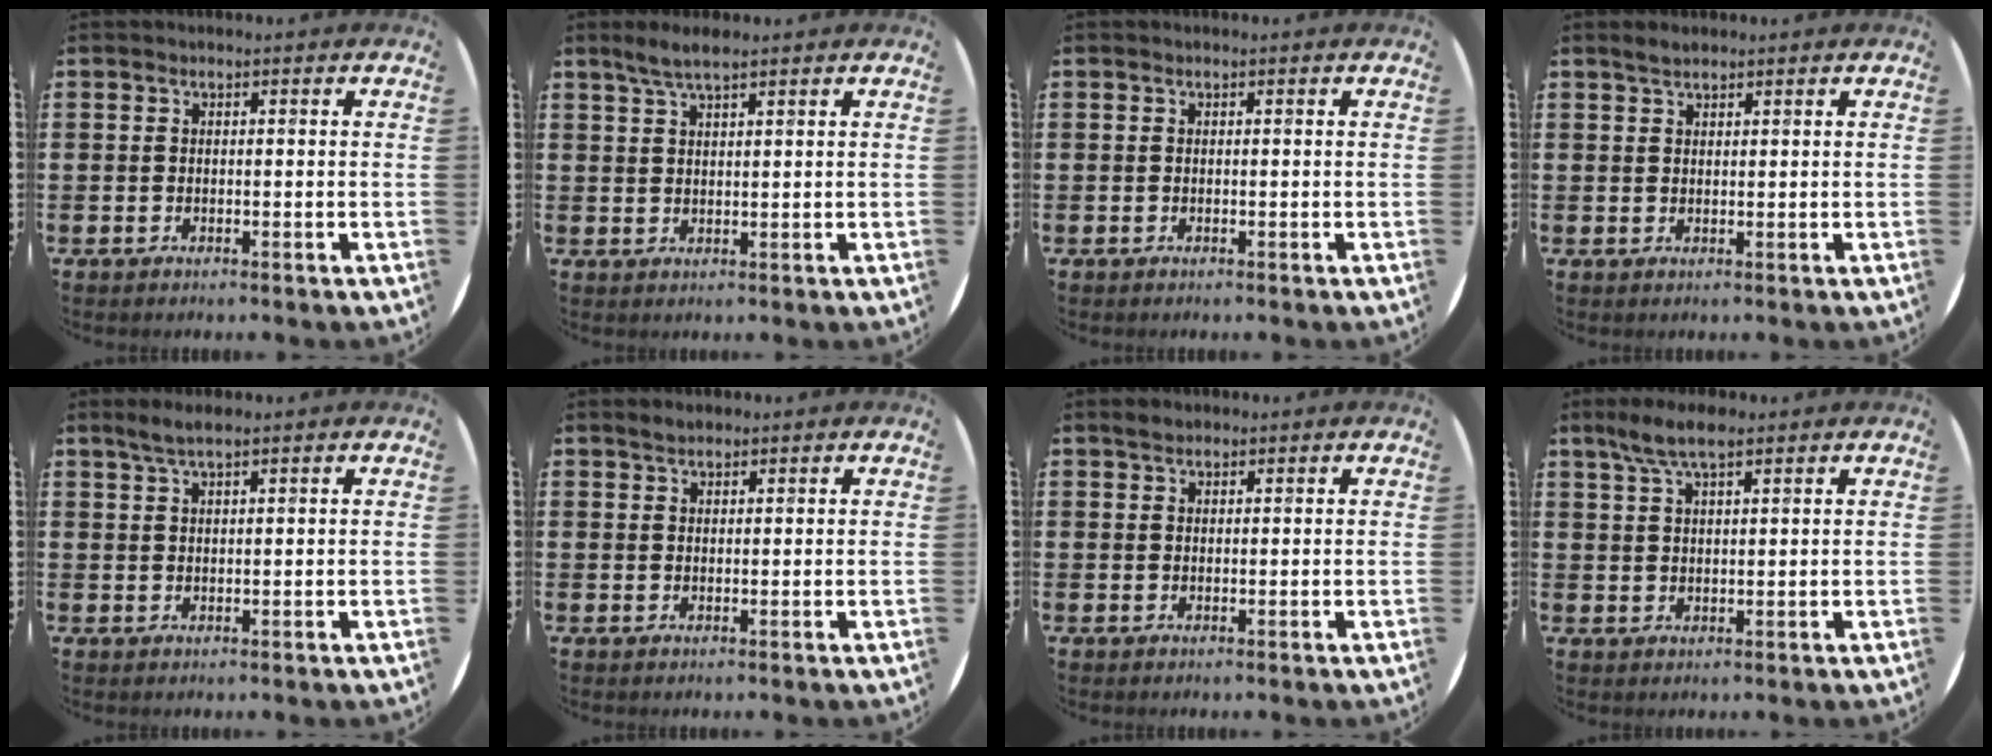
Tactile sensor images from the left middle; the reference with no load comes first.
{"total": 3.1, "force": [2.4, 0.5, 1.8], "torque": [-0.039, 0.005, 0.043]}
{"total": 0.0}
{"total": 1.6, "force": [1.4, 0.4, 0.6], "torque": [-0.013, 0.005, 0.026]}
{"total": 2.3, "force": [1.8, 0.2, 1.4], "torque": [-0.029, 0.004, 0.032]}
{"total": 1.4, "force": [1.3, 0.4, 0.4], "torque": [-0.001, 0.000, 0.023]}
{"total": 1.2, "force": [1.1, 0.5, 0.3], "torque": [0.000, 0.001, 0.019]}
{"total": 5.0, "force": [3.6, 1.3, 3.3], "torque": [-0.072, 0.005, 0.063]}